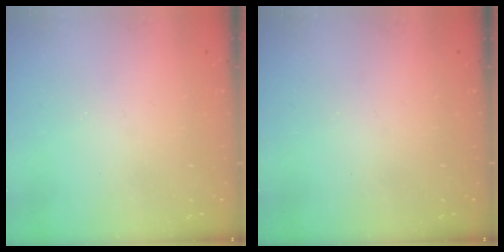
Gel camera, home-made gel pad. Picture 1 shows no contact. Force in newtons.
{"total": 0.0}